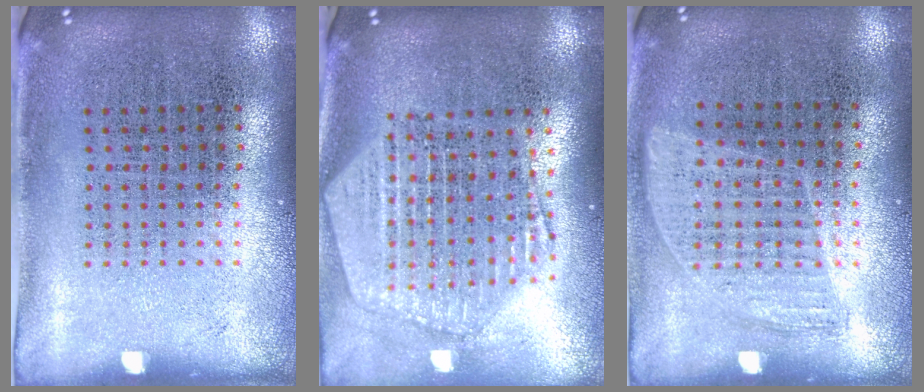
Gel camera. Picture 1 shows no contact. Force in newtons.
{"total": 2.6, "press": 2.2, "slide": 1.3}
{"total": 0.9, "press": 0.8, "slide": 0.4}